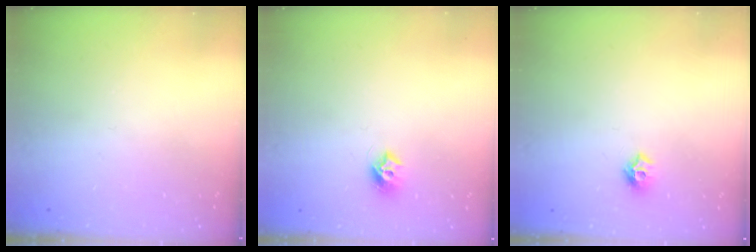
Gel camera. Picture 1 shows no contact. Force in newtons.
{"total": 7.3, "press": 7.3, "slide": 0.6}
{"total": 7.2, "press": 7.2, "slide": 0.7}